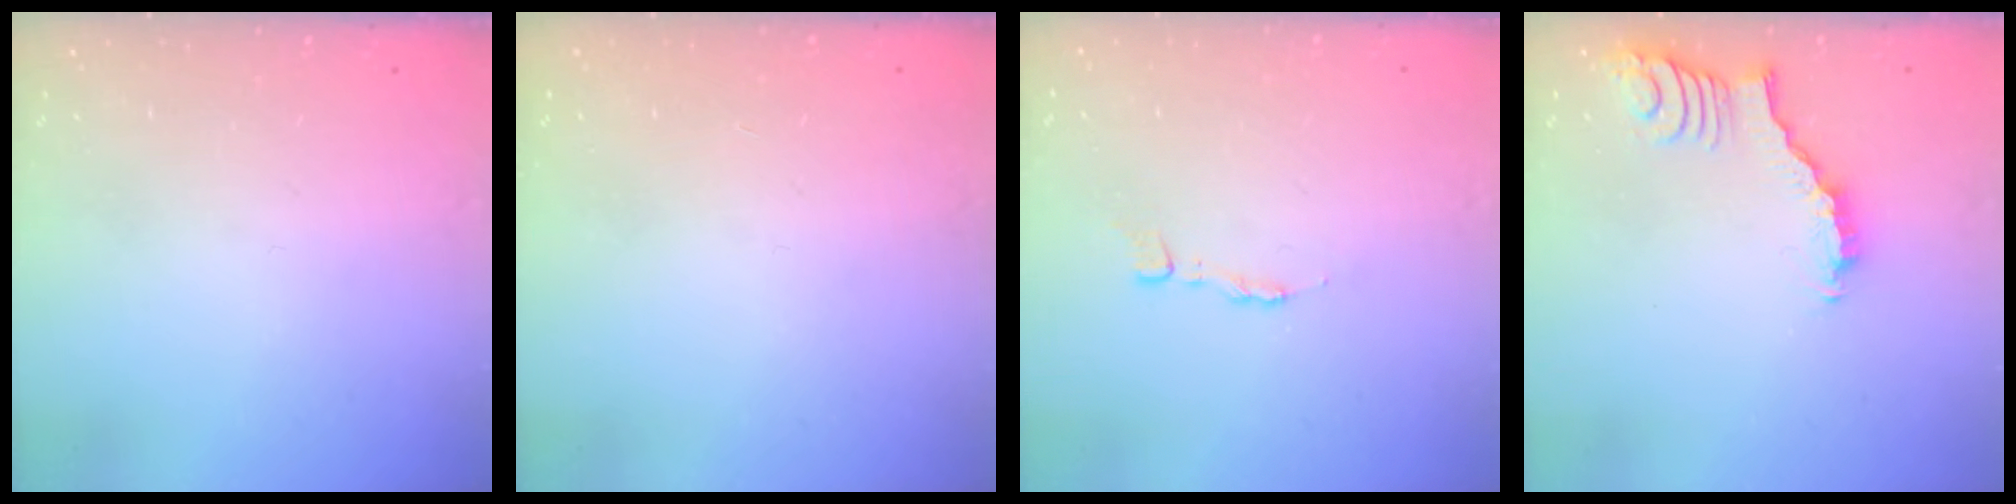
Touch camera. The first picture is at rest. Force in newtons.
{"total": 1.4, "press": 1.4, "slide": 0.1}
{"total": 2.8, "press": 2.8, "slide": 0.4}
{"total": 3.0, "press": 2.9, "slide": 0.4}